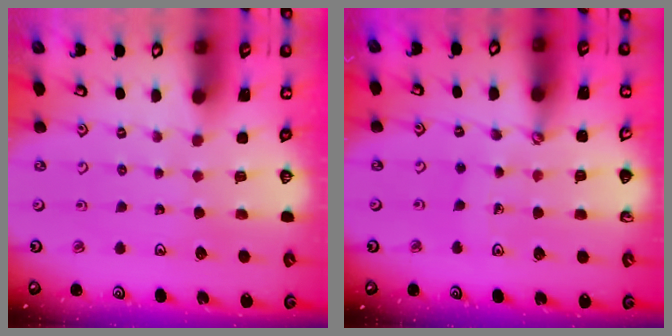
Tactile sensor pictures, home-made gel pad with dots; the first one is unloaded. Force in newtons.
{"total": 5.7, "press": 5.5, "slide": 1.5}